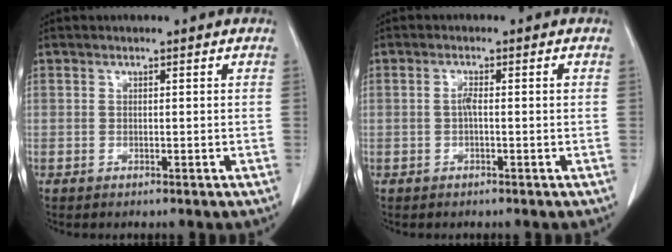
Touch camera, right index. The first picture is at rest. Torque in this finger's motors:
{"motor_torque": [-0.01, -0.01, 0.03, 0.01]}